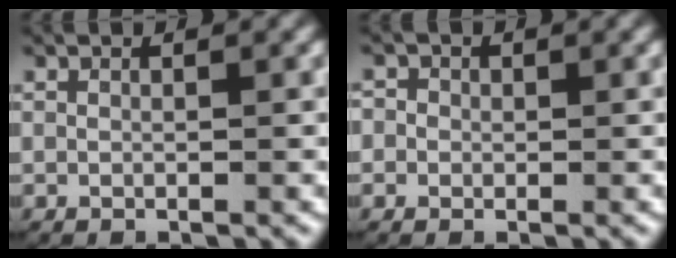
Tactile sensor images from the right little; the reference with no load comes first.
{"total": 2.0, "force": [0.0, 2.0, 0.4], "torque": [-0.009, 0.001, -0.008]}